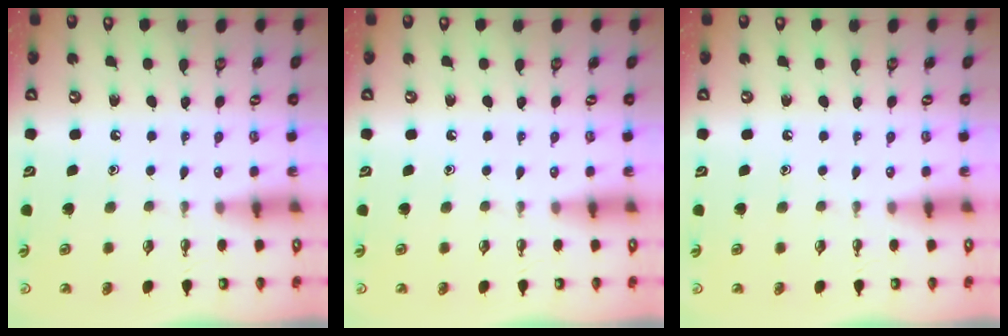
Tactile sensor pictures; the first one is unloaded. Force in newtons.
{"total": 0.0}
{"total": 0.0}